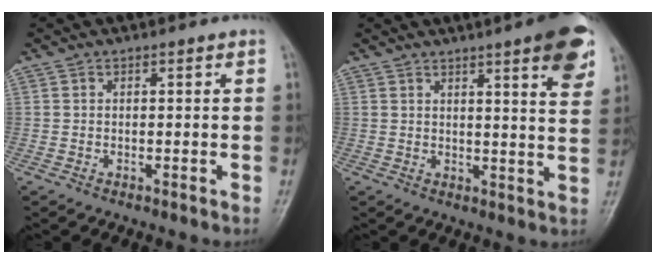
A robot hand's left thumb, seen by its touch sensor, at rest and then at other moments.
{"total": 11.7, "force": [6.6, 2.1, 9.5], "torque": [-0.100, -0.027, 0.080]}